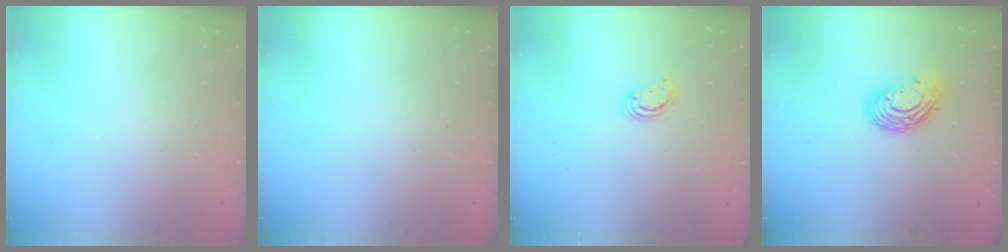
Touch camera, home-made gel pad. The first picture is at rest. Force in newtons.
{"total": 0.0}
{"total": 2.6, "press": 2.6, "slide": 0.3}
{"total": 11.4, "press": 11.4, "slide": 0.8}